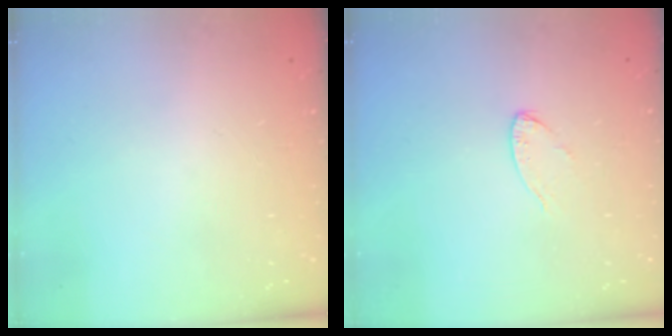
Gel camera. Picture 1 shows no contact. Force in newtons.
{"total": 5.6, "press": 5.6, "slide": 0.5}